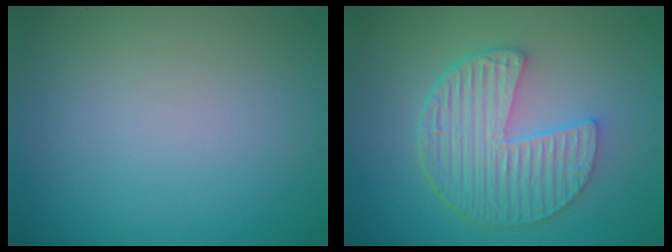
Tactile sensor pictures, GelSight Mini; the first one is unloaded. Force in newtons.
{"total": 6.6, "press": 4.7, "slide": 4.5}